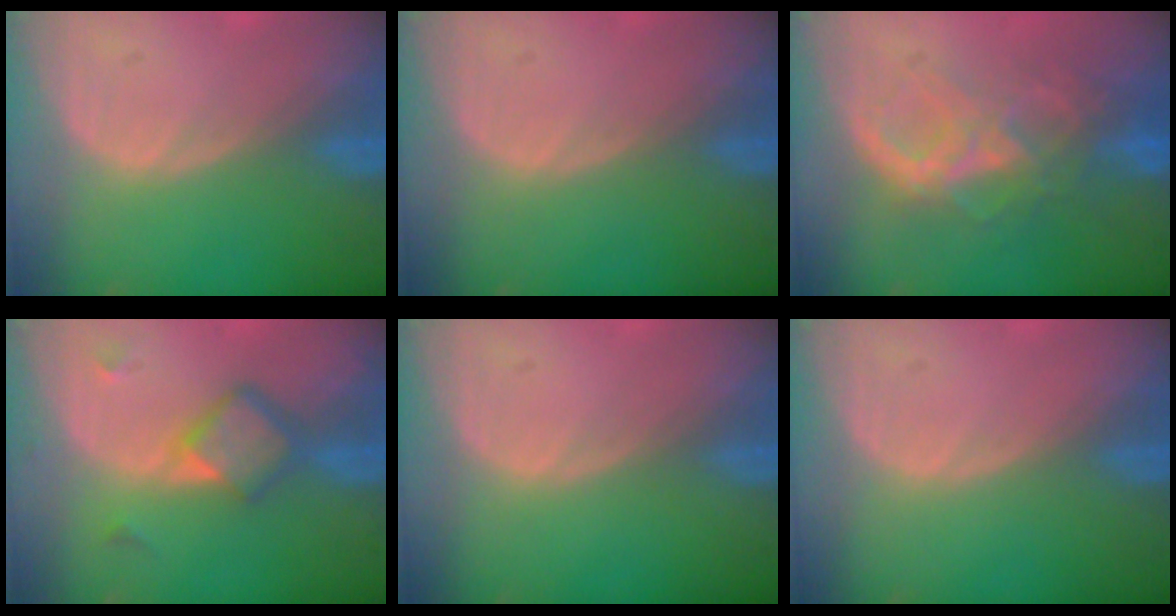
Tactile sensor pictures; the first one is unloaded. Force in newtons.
{"total": 0.0}
{"total": 8.1, "press": 7.6, "slide": 2.7}
{"total": 5.8, "press": 5.1, "slide": 2.7}
{"total": 0.0}
{"total": 0.0}